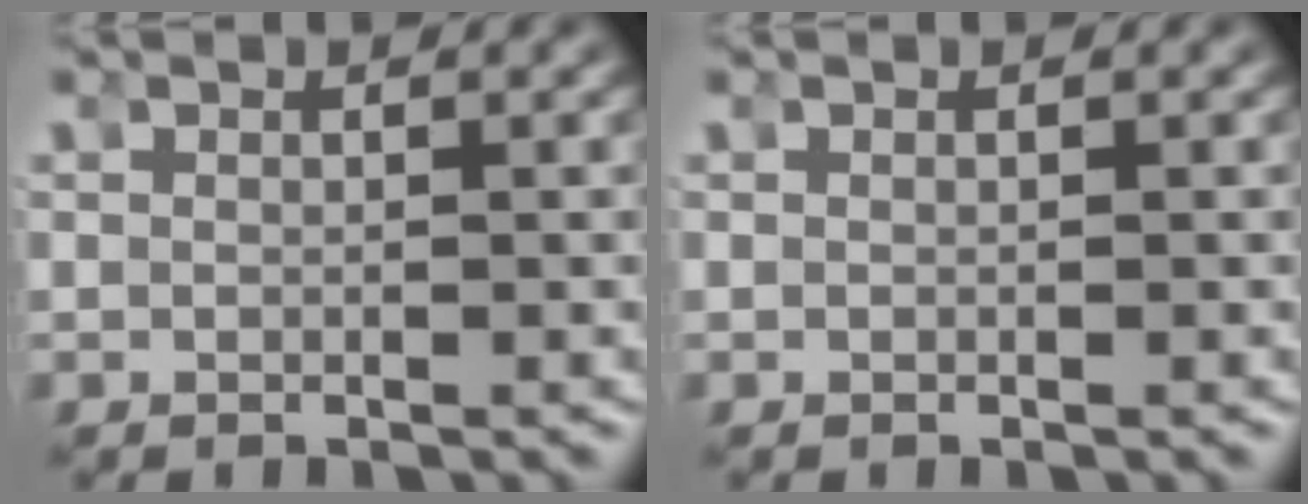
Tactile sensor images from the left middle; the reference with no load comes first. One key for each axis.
{"total": 0.0}